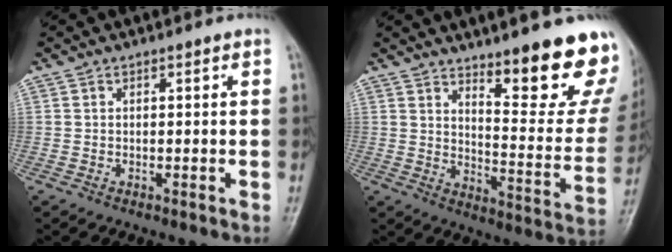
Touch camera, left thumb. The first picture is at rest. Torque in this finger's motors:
{"motor_torque": [0.63, 0.43, 1.51, -1.26, 0.08]}